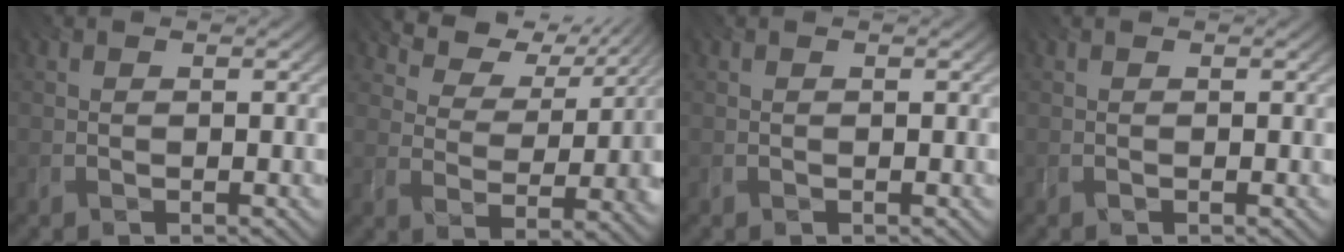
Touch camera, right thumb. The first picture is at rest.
{"total": 7.1, "force": [4.7, 3.7, 3.9], "torque": [-0.077, 0.001, 0.078]}
{"total": 0.0}
{"total": 0.0}